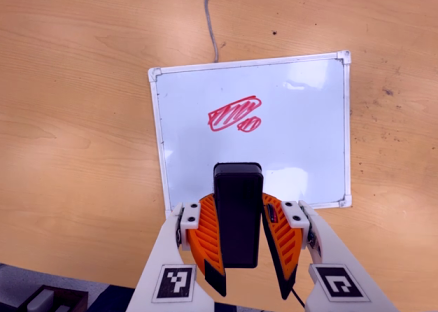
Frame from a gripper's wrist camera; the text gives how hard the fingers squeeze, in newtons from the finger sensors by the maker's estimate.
{"total": 9.1, "left": 7.5, "right": 10.8}